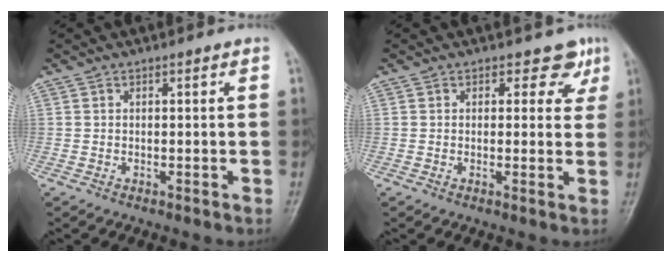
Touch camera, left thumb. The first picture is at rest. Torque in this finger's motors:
{"motor_torque": [0.01, 0.06, -0.09, -0.10, 0.01]}